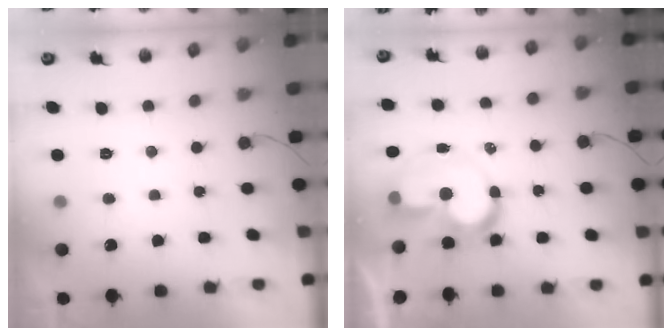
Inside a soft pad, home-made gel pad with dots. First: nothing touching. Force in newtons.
{"total": 11.8, "press": 11.8, "slide": 1.3}